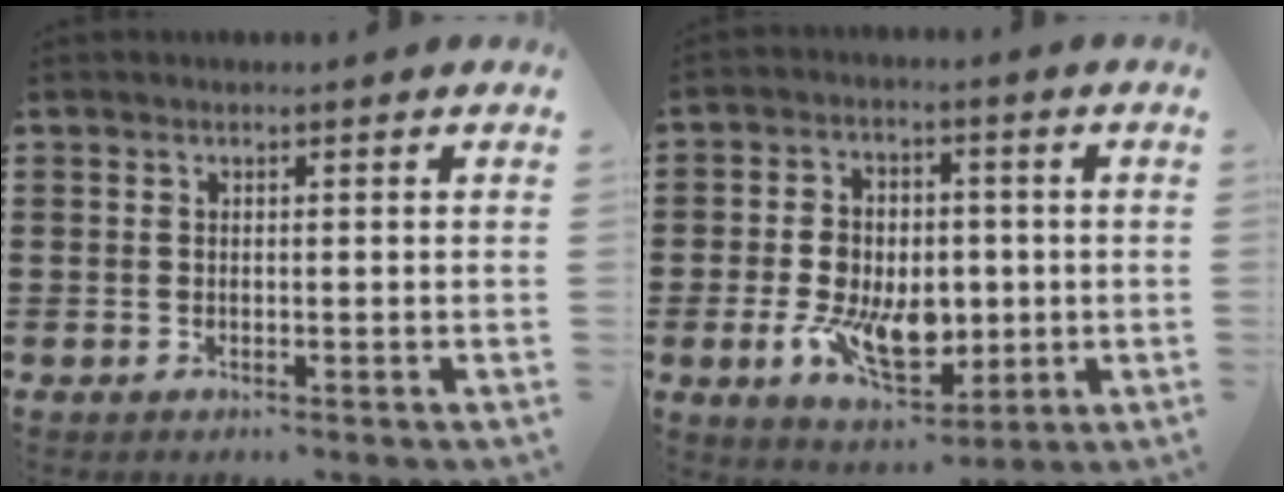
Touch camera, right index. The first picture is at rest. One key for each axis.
{"total": 10.2, "fx": -1.5, "fy": 7.1, "fz": 7.2, "tx": -0.148, "ty": 0.008, "tz": -0.028}